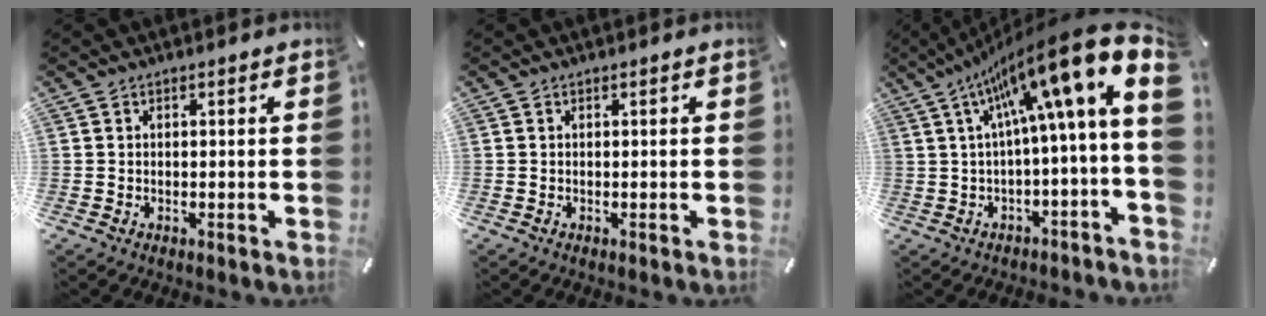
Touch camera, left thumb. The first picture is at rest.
{"total": 0.0}
{"total": 19.0, "force": [8.3, 2.7, 16.9], "torque": [-0.268, -0.071, 0.133]}